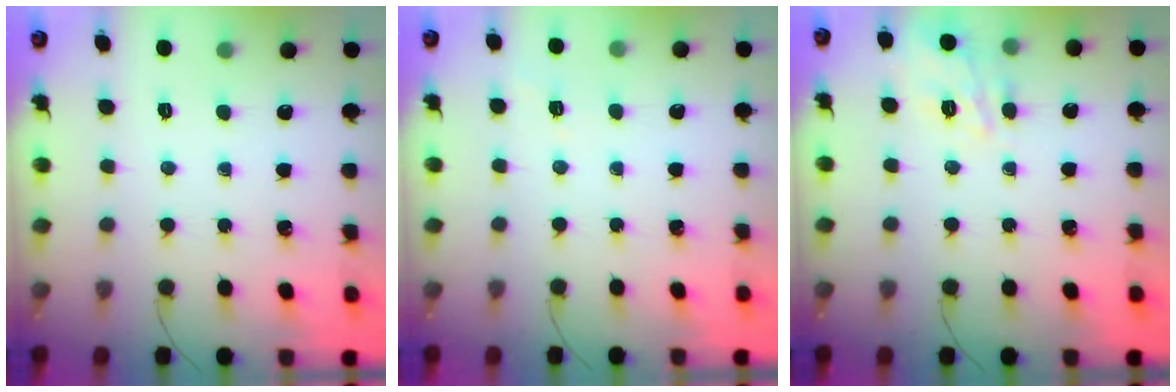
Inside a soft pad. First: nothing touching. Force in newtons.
{"total": 2.7, "press": 2.2, "slide": 1.5}
{"total": 5.1, "press": 5.0, "slide": 0.8}